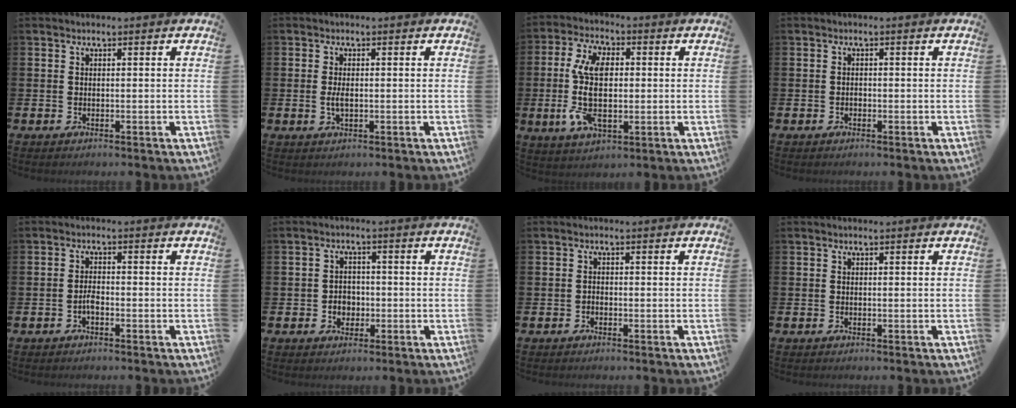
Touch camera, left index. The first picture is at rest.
{"total": 2.0, "force": [0.0, 0.8, 1.8], "torque": [-0.029, -0.002, -0.002]}
{"total": 10.9, "force": [0.4, 5.8, 9.3], "torque": [-0.188, -0.001, 0.002]}
{"total": 0.6, "force": [-0.4, 0.4, 0.2], "torque": [-0.006, 0.002, -0.008]}
{"total": 1.6, "force": [-1.3, 0.4, 0.9], "torque": [-0.012, 0.000, -0.026]}
{"total": 2.6, "force": [-0.6, 2.3, 1.0], "torque": [-0.010, 0.001, -0.018]}
{"total": 1.2, "force": [-1.1, 0.1, -0.4], "torque": [0.011, -0.001, -0.024]}
{"total": 0.0}